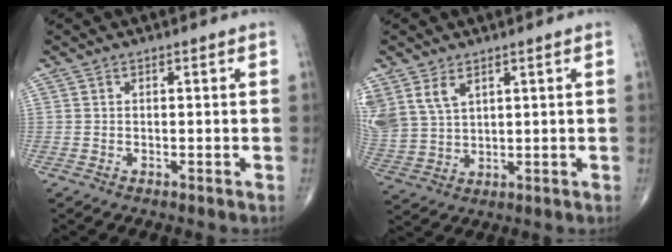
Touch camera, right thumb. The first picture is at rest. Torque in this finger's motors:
{"motor_torque": [0.08, 0.21, 0.63, 0.57, 0.06]}